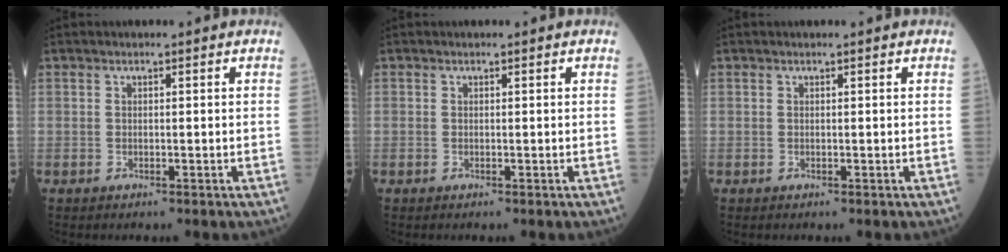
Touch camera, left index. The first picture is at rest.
{"total": 0.0}
{"total": 0.0}